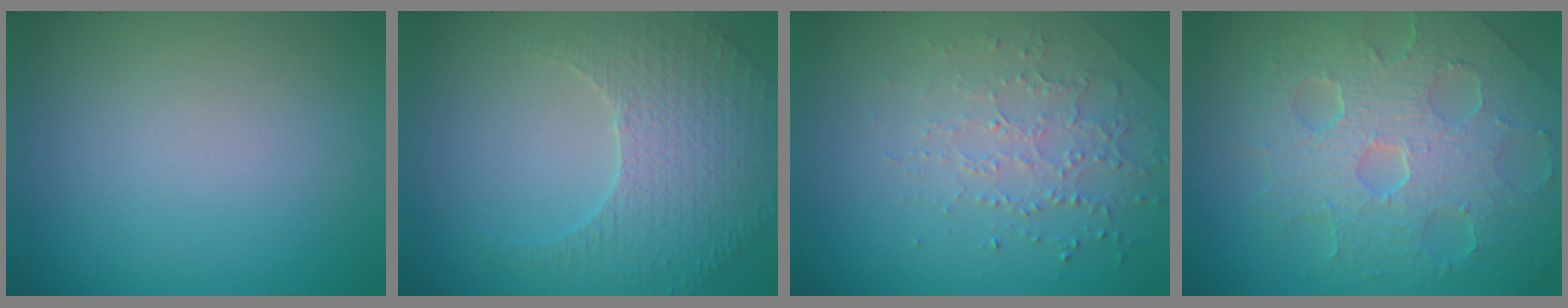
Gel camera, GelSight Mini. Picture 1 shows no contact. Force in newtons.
{"total": 4.1, "press": 3.7, "slide": 1.9}
{"total": 1.7, "press": 1.5, "slide": 0.8}
{"total": 8.4, "press": 5.7, "slide": 6.1}